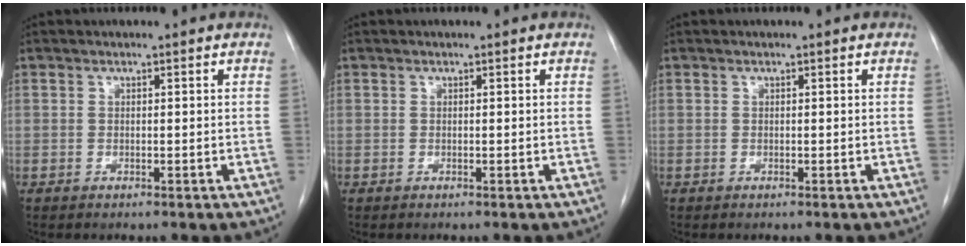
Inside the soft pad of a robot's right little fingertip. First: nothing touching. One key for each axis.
{"total": 0.0}
{"total": 0.0}